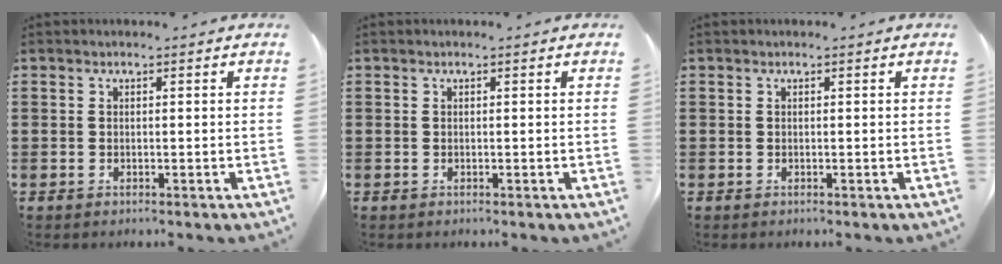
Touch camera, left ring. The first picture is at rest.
{"total": 0.0}
{"total": 0.0}